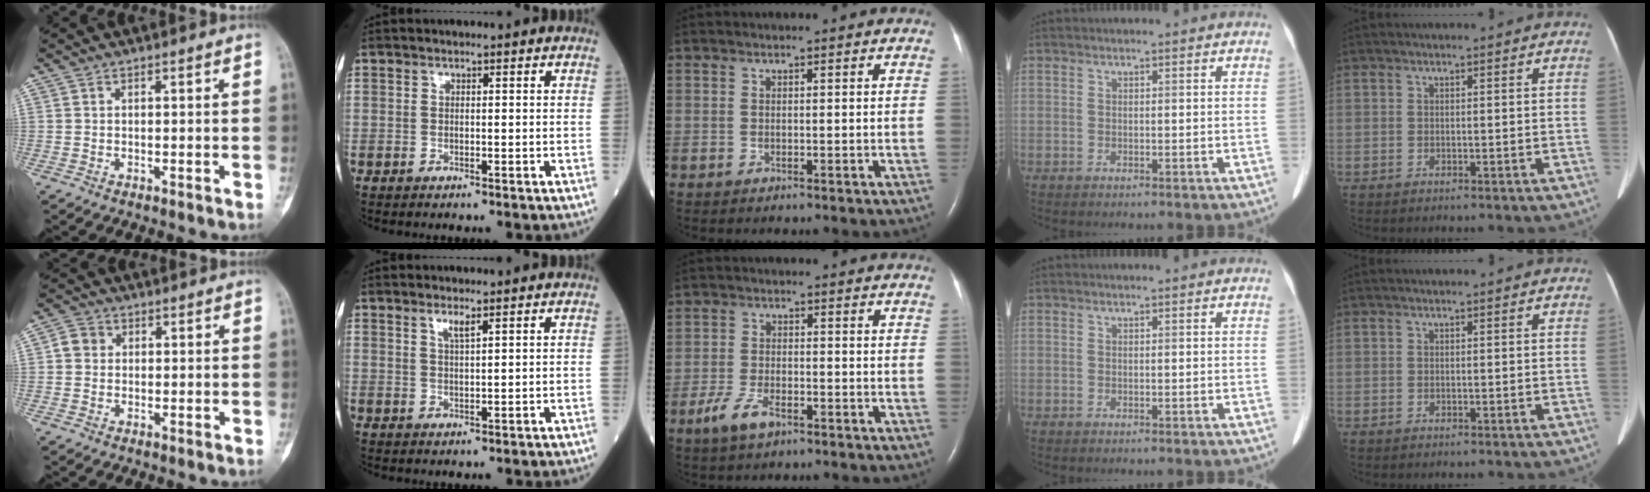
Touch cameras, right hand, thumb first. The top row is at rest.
{"thumb": {"total": 3.0, "force": [0.4, 2.7, 1.3], "torque": [-0.011, 0.007, 0.002]}, "index": {"total": 1.9, "force": [1.3, -0.1, 1.4], "torque": [-0.029, -0.003, 0.026]}, "middle": {"total": 4.9, "force": [-3.1, 1.8, 3.3], "torque": [-0.079, -0.004, -0.057]}}